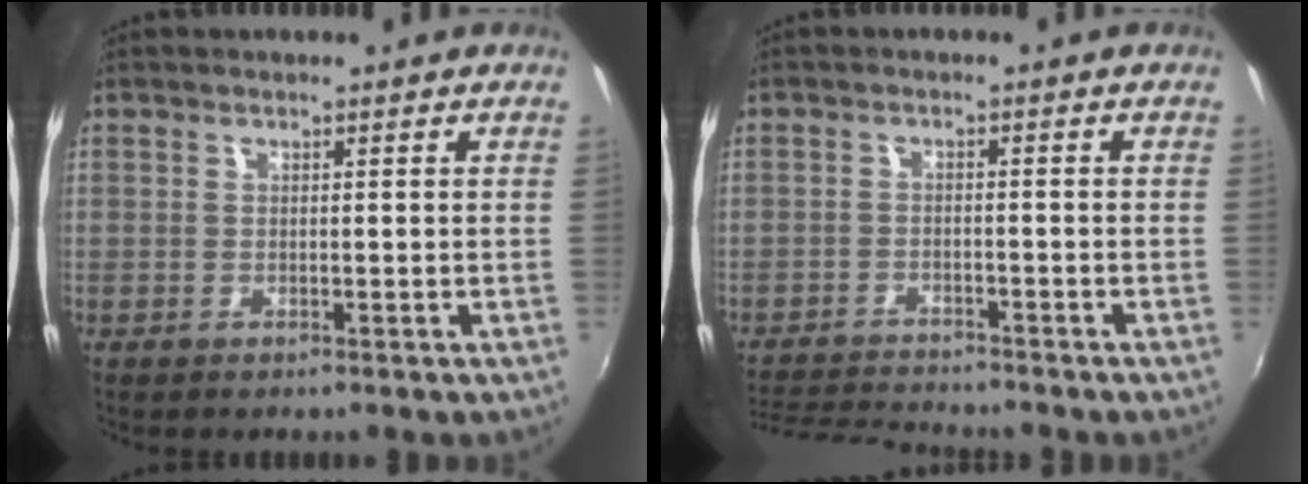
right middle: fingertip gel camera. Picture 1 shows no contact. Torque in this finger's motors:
{"motor_torque": [0.00, -0.21, 0.06, 0.02]}